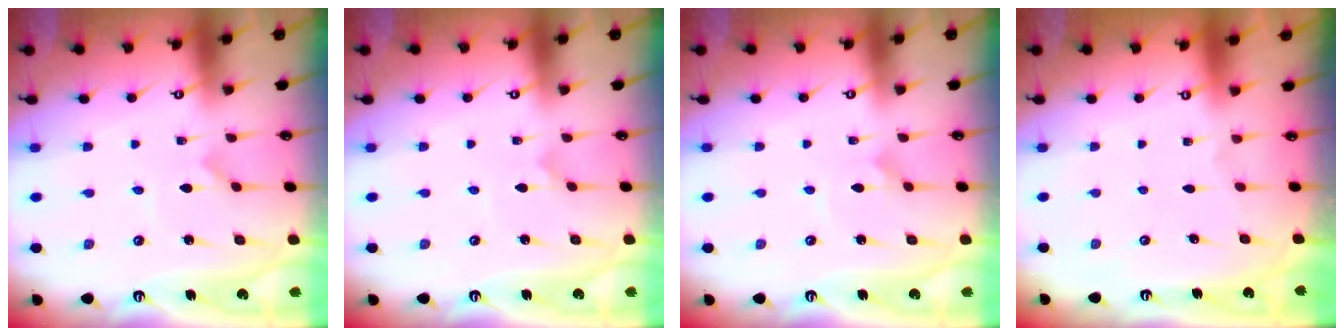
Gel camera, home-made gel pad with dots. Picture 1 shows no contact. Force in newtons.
{"total": 0.0}
{"total": 2.1, "press": 2.1, "slide": 0.0}
{"total": 0.0}